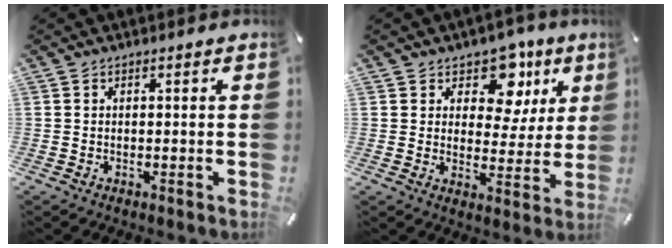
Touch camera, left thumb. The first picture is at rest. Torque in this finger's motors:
{"motor_torque": [1.06, 0.97, 0.47, -0.80, 0.09]}